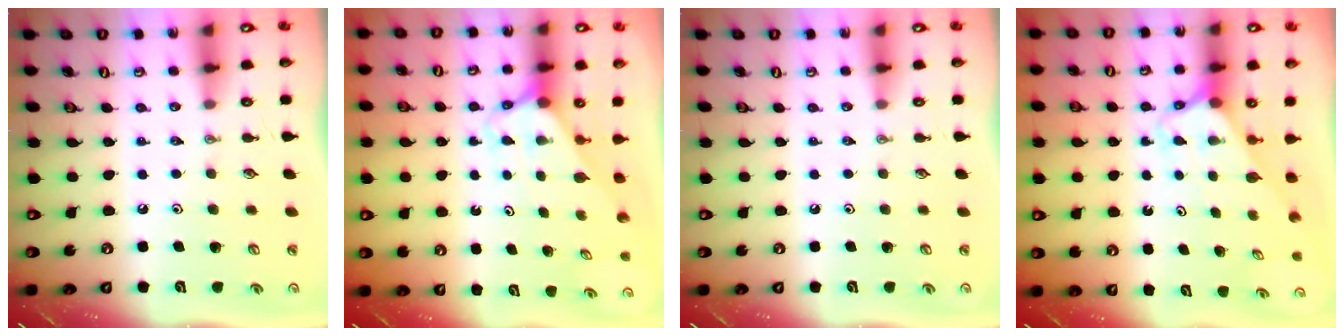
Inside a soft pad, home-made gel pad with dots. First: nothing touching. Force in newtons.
{"total": 2.6, "press": 2.6, "slide": 0.2}
{"total": 0.0}
{"total": 2.6, "press": 2.6, "slide": 0.1}